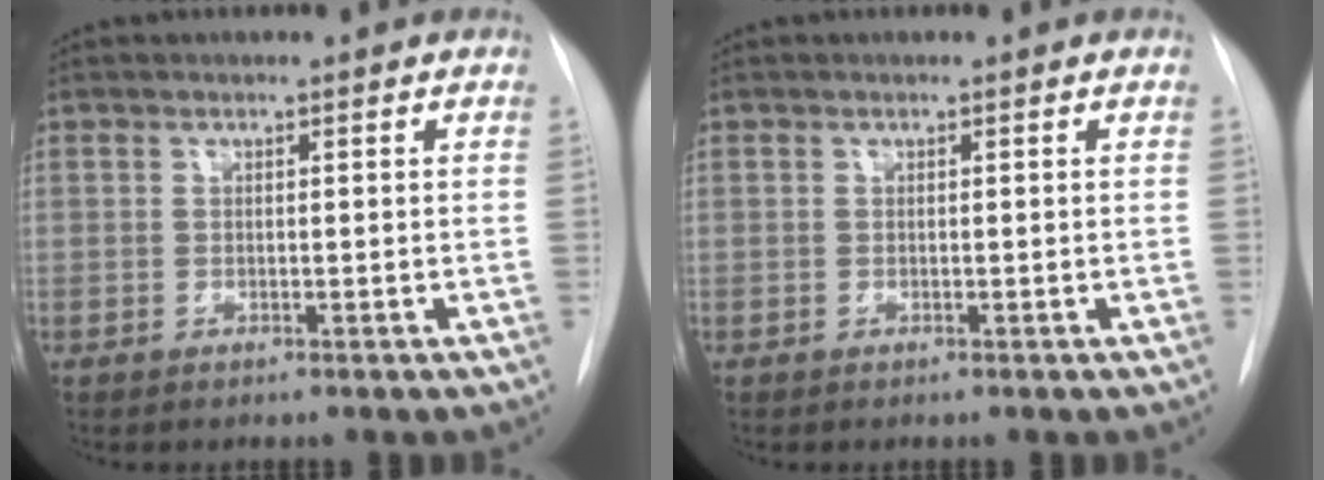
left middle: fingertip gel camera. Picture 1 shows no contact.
{"total": 0.0}